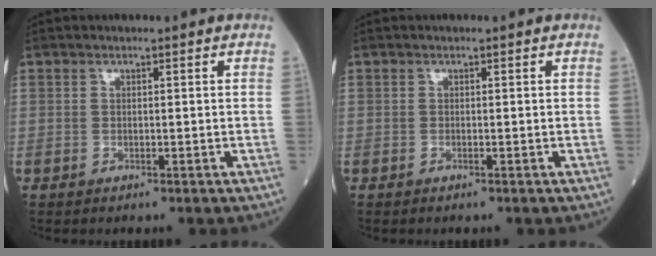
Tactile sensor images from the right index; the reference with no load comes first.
{"total": 0.0}